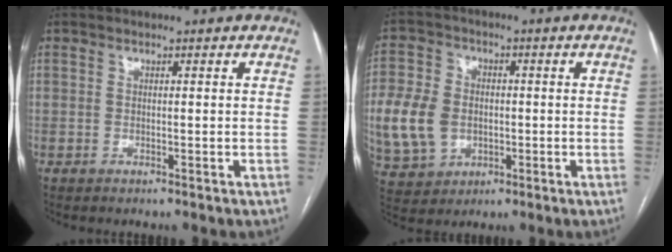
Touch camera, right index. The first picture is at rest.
{"total": 28.3, "force": [-4.4, 23.8, 14.6], "torque": [-0.466, 0.037, -0.056]}